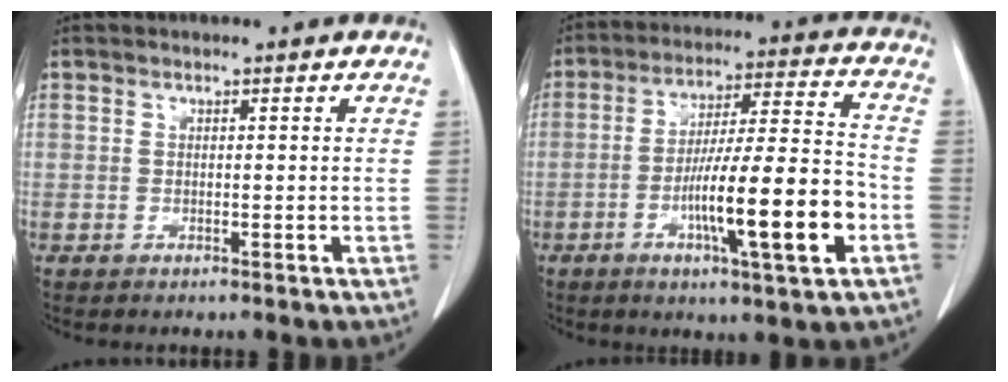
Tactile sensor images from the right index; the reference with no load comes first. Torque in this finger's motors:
{"motor_torque": [1.82, -0.32, 0.97, 0.16]}